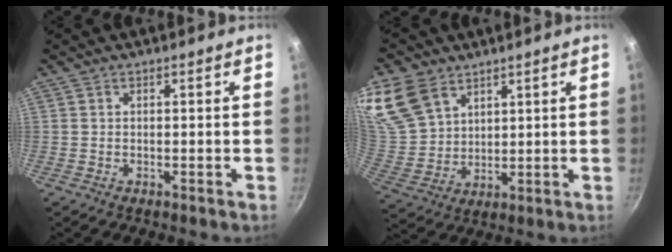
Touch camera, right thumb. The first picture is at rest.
{"total": 14.8, "force": [8.7, 9.9, 6.8], "torque": [-0.134, -0.019, 0.186]}